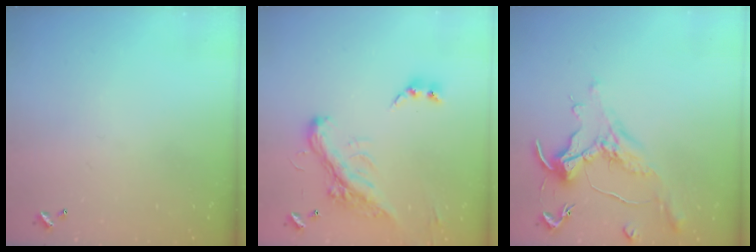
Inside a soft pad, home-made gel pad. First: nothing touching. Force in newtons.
{"total": 4.6, "press": 4.3, "slide": 1.7}
{"total": 1.2, "press": 1.0, "slide": 0.5}